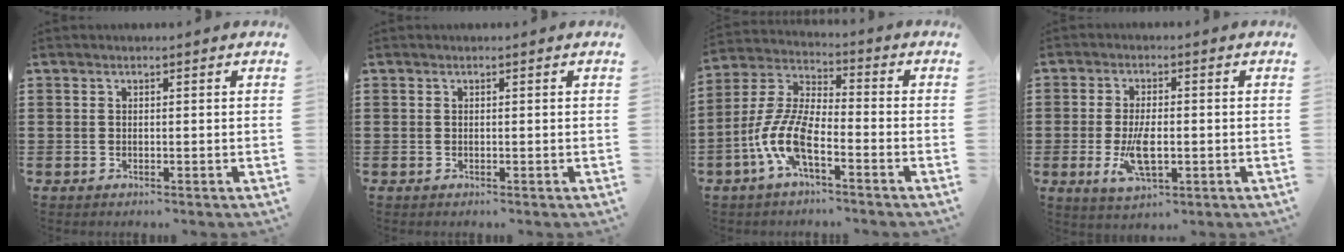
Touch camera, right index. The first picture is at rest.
{"total": 0.0}
{"total": 9.2, "force": [-4.4, 3.0, 7.5], "torque": [-0.195, -0.015, -0.091]}
{"total": 6.5, "force": [-1.3, 2.7, 5.7], "torque": [-0.125, -0.005, -0.026]}